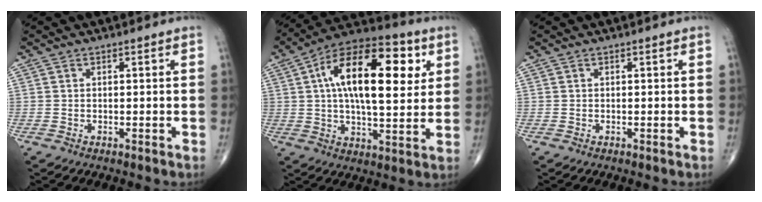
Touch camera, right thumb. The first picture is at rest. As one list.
[{"total": 21.9, "force": [5.4, 9.9, 18.7], "torque": [-0.278, 0.007, 0.073]}, {"total": 0.0}]